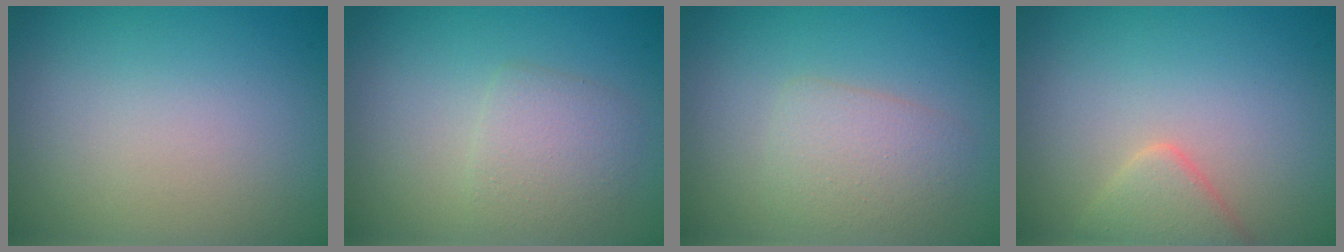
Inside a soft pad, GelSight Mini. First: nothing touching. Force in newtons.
{"total": 2.3, "press": 2.3, "slide": 0.0}
{"total": 2.5, "press": 2.5, "slide": 0.1}
{"total": 2.3, "press": 2.3, "slide": 0.2}